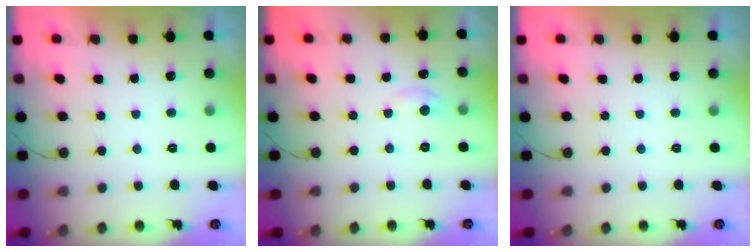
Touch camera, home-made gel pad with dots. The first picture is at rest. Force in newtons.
{"total": 3.5, "press": 3.5, "slide": 0.5}
{"total": 0.0}